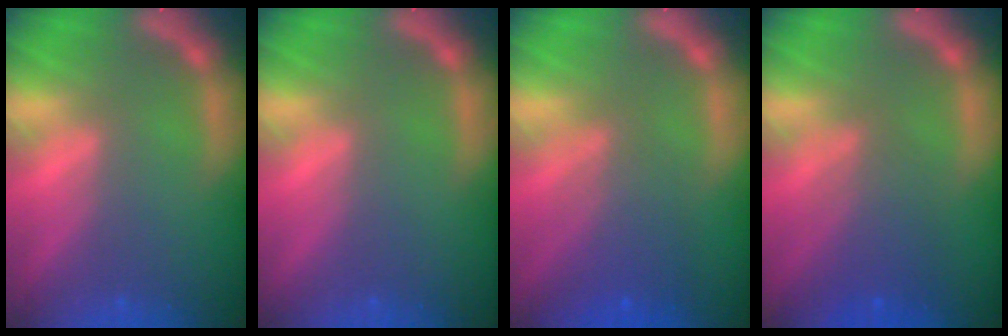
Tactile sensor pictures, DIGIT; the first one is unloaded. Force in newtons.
{"total": 0.0}
{"total": 4.6}
{"total": 4.1}